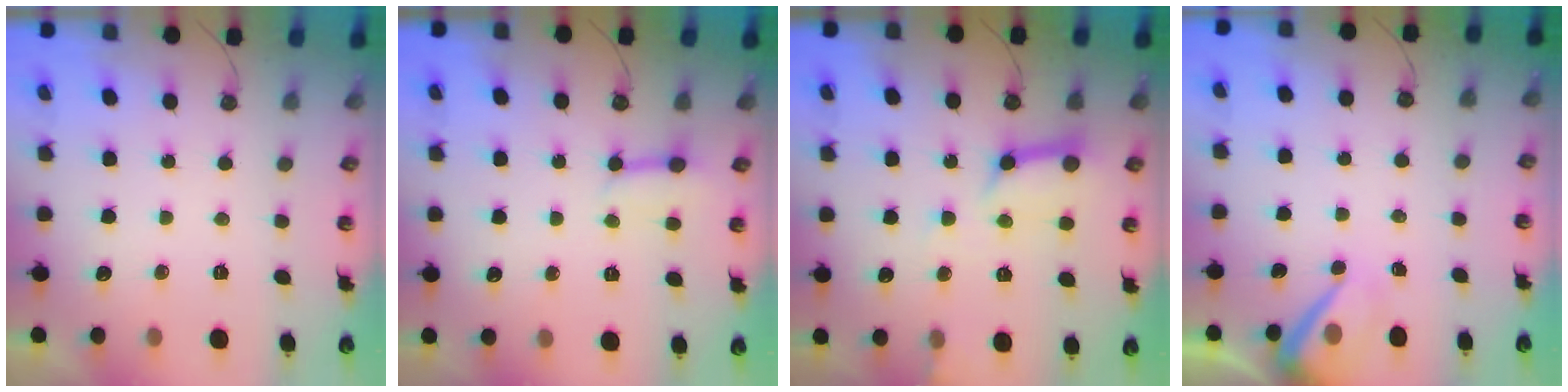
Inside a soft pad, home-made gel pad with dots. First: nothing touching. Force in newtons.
{"total": 2.9, "press": 2.9, "slide": 0.2}
{"total": 10.6, "press": 10.5, "slide": 1.4}
{"total": 7.7, "press": 7.7, "slide": 0.8}